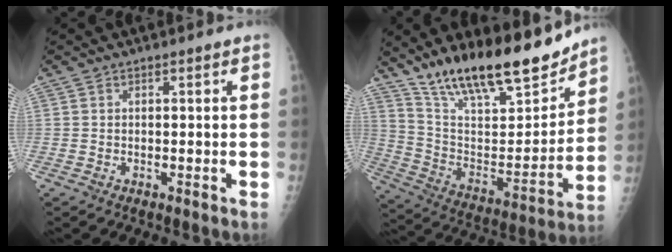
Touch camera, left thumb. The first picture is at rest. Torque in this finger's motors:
{"motor_torque": [0.33, 0.22, 1.41, -1.36, 0.11]}